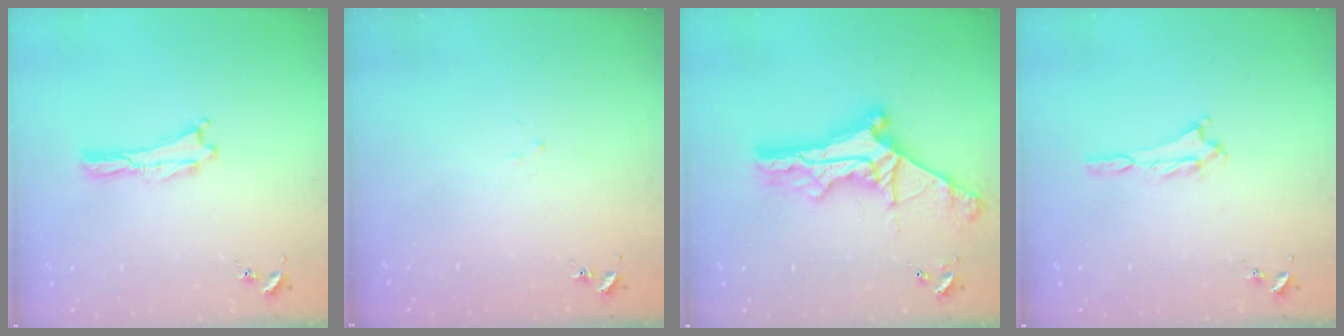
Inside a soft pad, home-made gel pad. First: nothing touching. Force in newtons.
{"total": 1.8, "press": 1.8, "slide": 0.1}
{"total": 10.1, "press": 10.0, "slide": 1.1}
{"total": 1.2, "press": 1.2, "slide": 0.2}